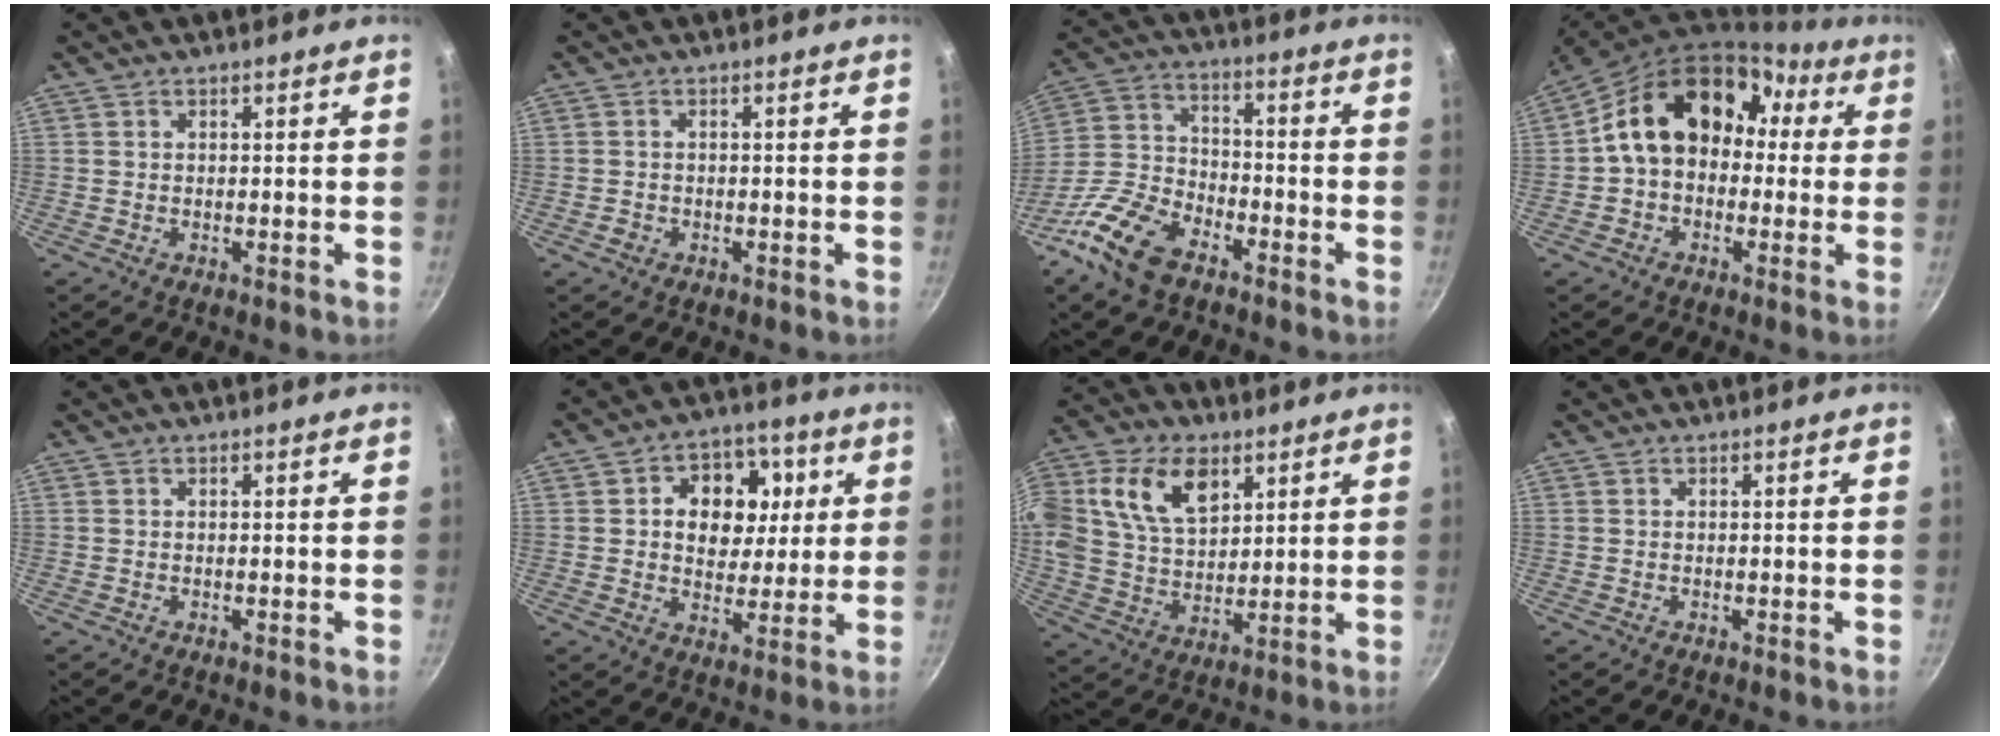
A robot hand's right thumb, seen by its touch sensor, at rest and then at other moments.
{"total": 1.4, "force": [-0.6, 1.1, 0.4], "torque": [-0.006, 0.007, -0.007]}
{"total": 13.9, "force": [-8.8, 7.2, 8.0], "torque": [-0.153, 0.055, -0.188]}
{"total": 16.7, "force": [2.0, 12.6, 10.7], "torque": [-0.135, 0.056, 0.021]}
{"total": 0.0}
{"total": 12.8, "force": [2.7, 10.0, 7.4], "torque": [-0.070, -0.003, 0.035]}
{"total": 18.8, "force": [7.7, 12.4, 11.9], "torque": [-0.224, 0.004, 0.141]}
{"total": 0.0}